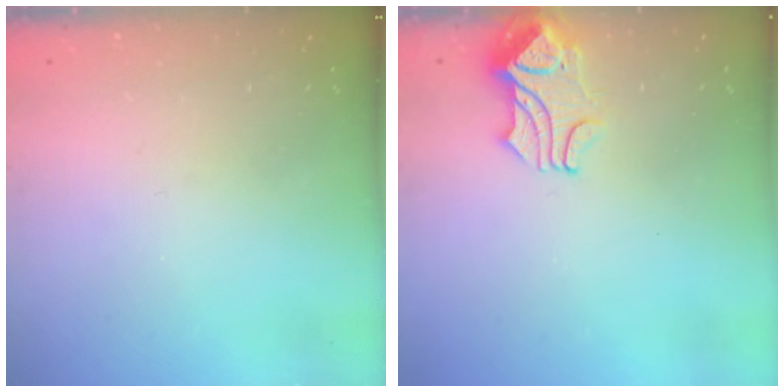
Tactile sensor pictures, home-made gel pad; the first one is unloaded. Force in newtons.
{"total": 2.3, "press": 2.2, "slide": 0.7}